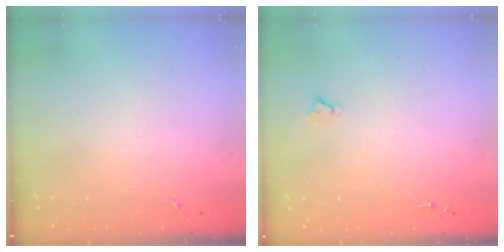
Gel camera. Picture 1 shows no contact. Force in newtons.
{"total": 2.4, "press": 2.4, "slide": 0.2}